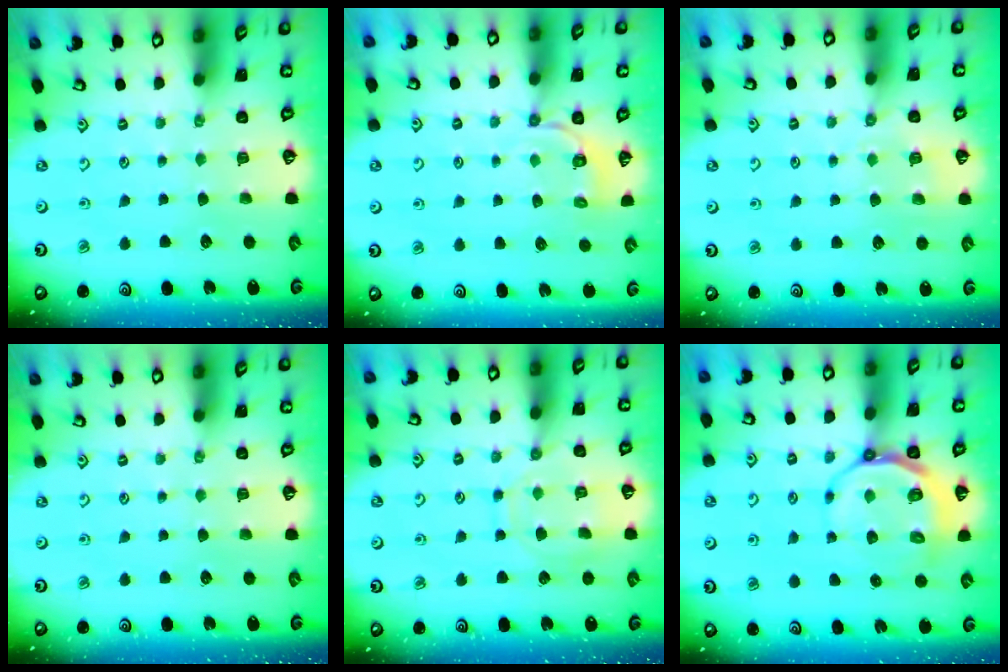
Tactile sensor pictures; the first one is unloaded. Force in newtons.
{"total": 3.3, "press": 2.8, "slide": 1.7}
{"total": 5.5, "press": 5.4, "slide": 0.9}
{"total": 0.0}
{"total": 11.6, "press": 11.6, "slide": 1.0}
{"total": 8.7, "press": 8.1, "slide": 3.1}